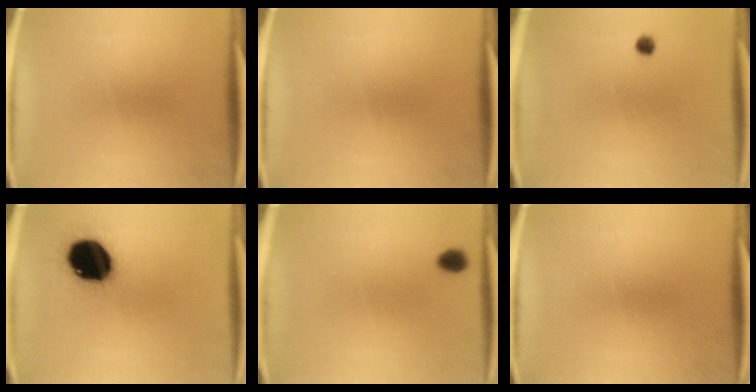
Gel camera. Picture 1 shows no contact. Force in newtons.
{"total": 0.0}
{"total": 1.3}
{"total": 19.8}
{"total": 3.0}
{"total": 0.0}